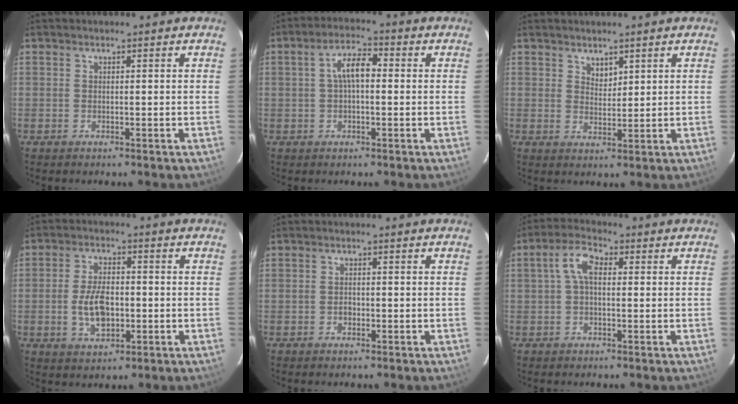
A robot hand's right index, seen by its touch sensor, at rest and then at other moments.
{"total": 5.4, "force": [0.3, 2.4, 4.9], "torque": [-0.093, 0.018, 0.006]}
{"total": 2.5, "force": [1.9, 1.4, 1.0], "torque": [-0.012, 0.001, 0.034]}
{"total": 8.1, "force": [-1.5, 4.6, 6.5], "torque": [-0.130, 0.003, -0.021]}
{"total": 1.3, "force": [-0.5, 1.0, 0.6], "torque": [-0.011, 0.004, -0.007]}
{"total": 5.1, "force": [0.5, 2.7, 4.3], "torque": [-0.088, 0.020, 0.009]}